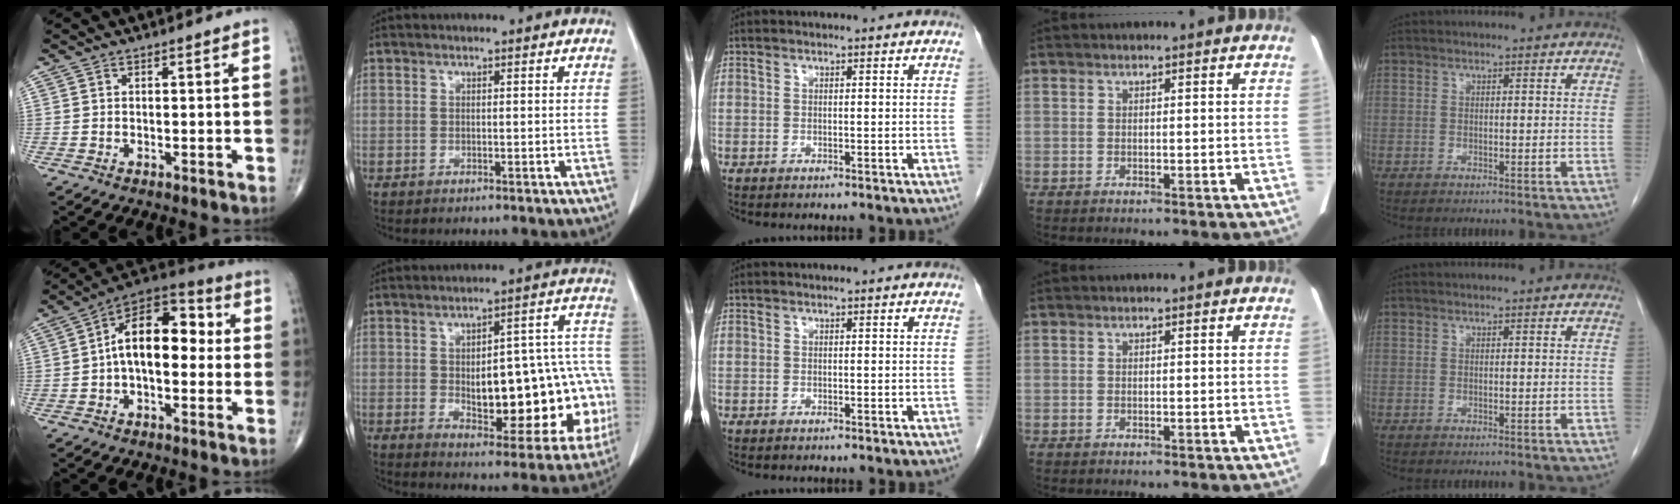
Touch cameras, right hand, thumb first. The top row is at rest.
{"thumb": {"total": 14.5, "force": [0.6, 8.1, 12.0], "torque": [-0.163, 0.045, -0.007]}, "index": {"total": 22.0, "force": [-3.4, 8.2, 20.2], "torque": [-0.185, 0.044, -0.014]}}